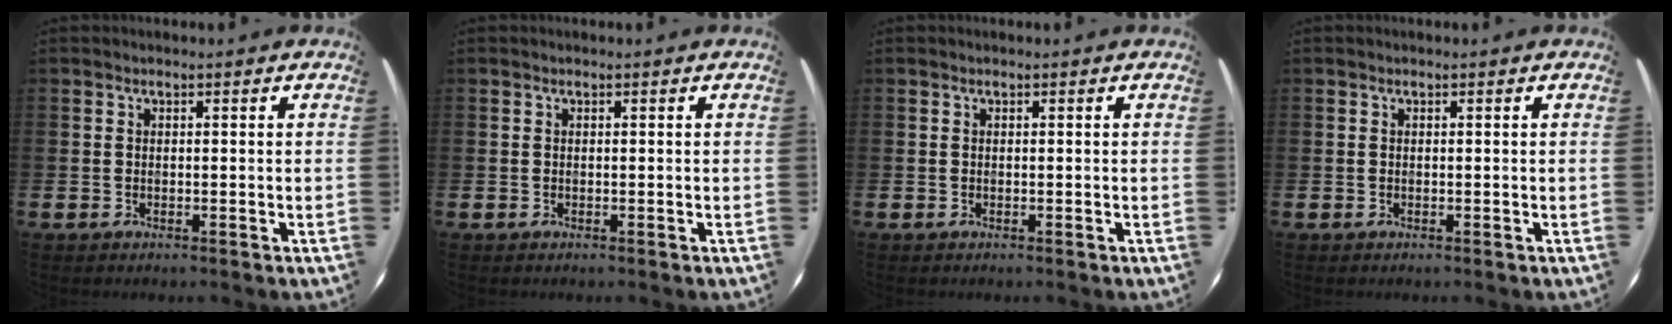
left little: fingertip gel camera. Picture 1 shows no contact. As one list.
[{"total": 0.0}, {"total": 0.0}, {"total": 0.0}]